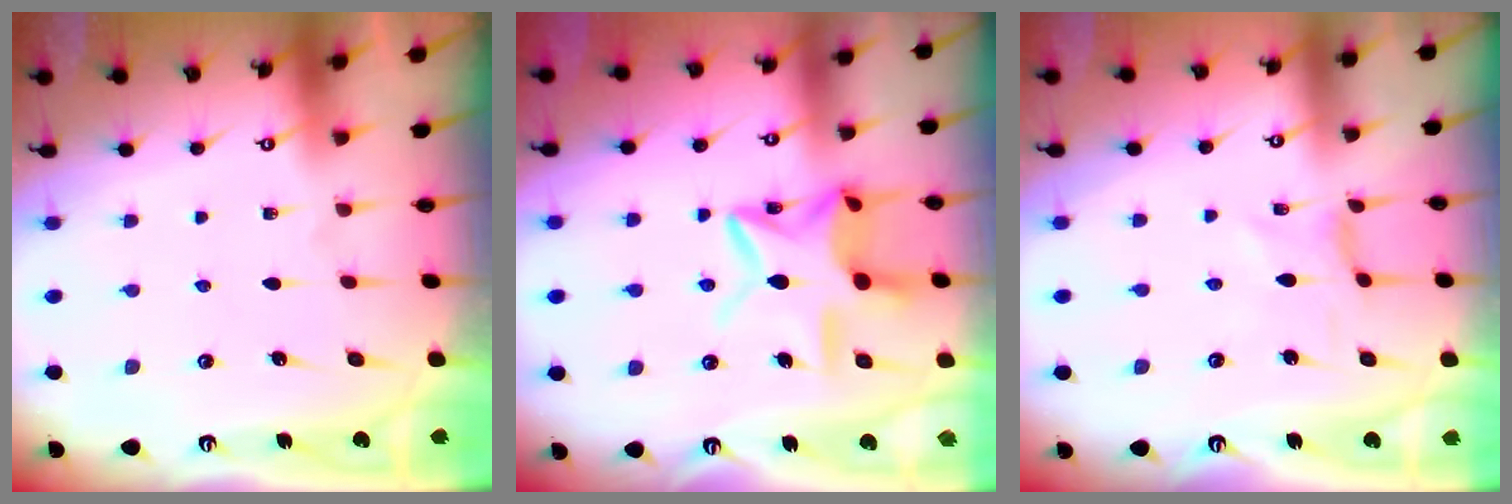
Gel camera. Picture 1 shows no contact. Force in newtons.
{"total": 15.2, "press": 15.2, "slide": 1.1}
{"total": 0.0}